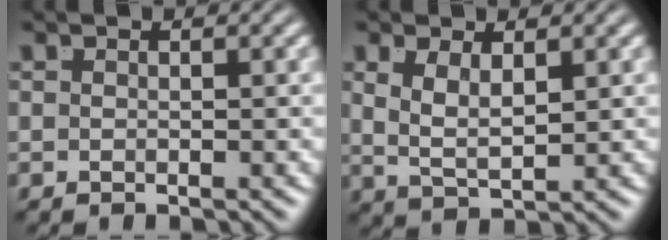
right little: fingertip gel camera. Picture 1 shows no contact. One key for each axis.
{"total": 3.1, "fx": 0.6, "fy": 1.6, "fz": 2.6, "tx": -0.055, "ty": -0.010, "tz": 0.017}